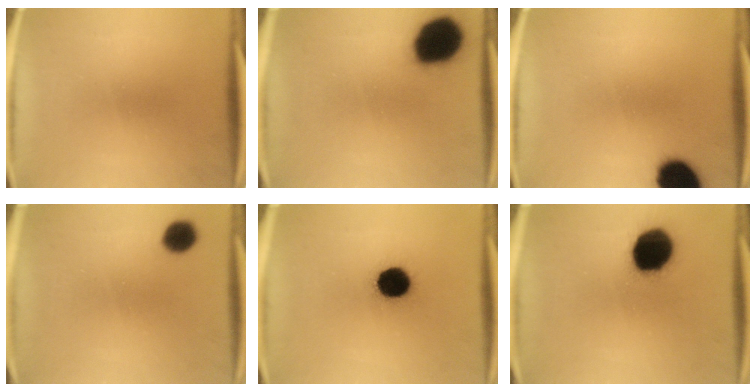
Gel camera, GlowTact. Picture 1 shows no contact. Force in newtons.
{"total": 17.1}
{"total": 12.6}
{"total": 5.3}
{"total": 11.1}
{"total": 17.2}